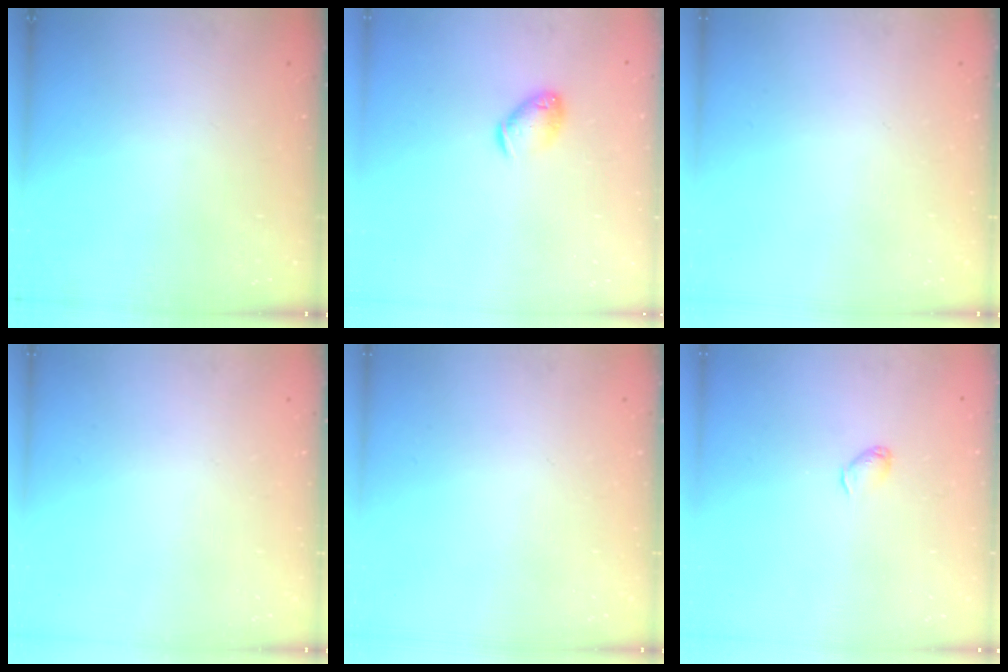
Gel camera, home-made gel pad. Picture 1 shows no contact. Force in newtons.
{"total": 8.4, "press": 8.3, "slide": 1.3}
{"total": 0.0}
{"total": 0.0}
{"total": 0.0}
{"total": 3.0, "press": 2.9, "slide": 0.7}